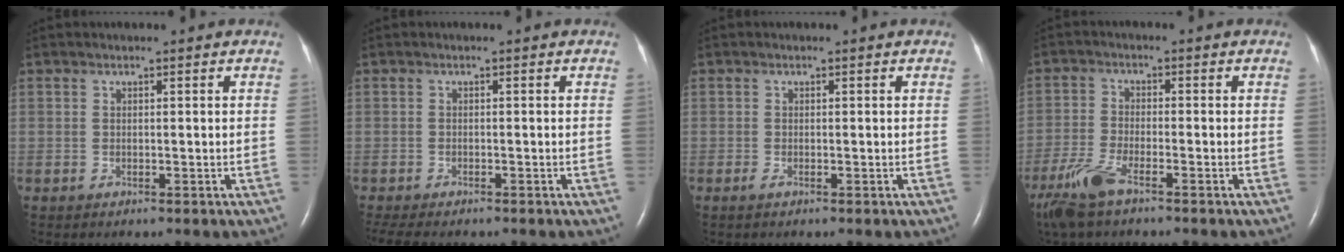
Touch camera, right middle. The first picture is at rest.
{"total": 4.8, "force": [-4.1, 1.2, 2.4], "torque": [-0.041, -0.011, -0.060]}
{"total": 0.5, "force": [-0.4, 0.0, 0.4], "torque": [-0.011, -0.001, -0.007]}
{"total": 6.6, "force": [-4.7, 1.2, 4.6], "torque": [-0.112, -0.017, -0.094]}